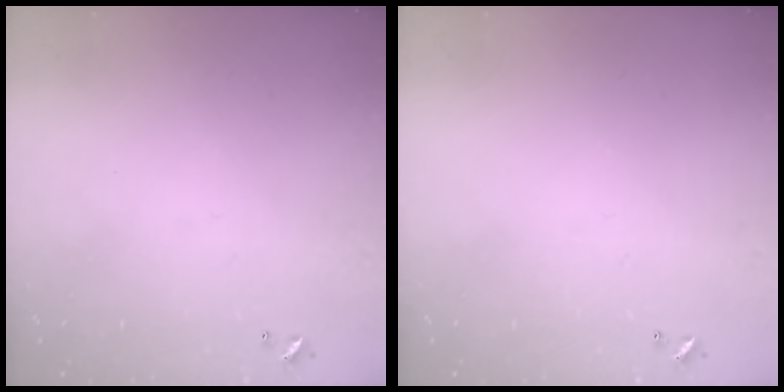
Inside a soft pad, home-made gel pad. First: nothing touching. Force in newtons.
{"total": 0.0}